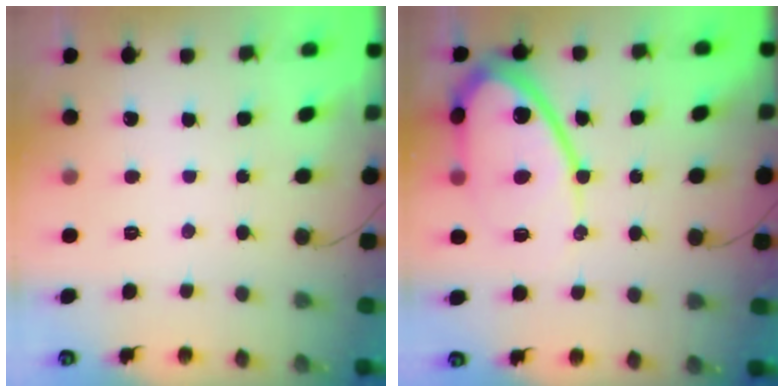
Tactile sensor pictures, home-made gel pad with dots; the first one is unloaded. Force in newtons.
{"total": 15.4, "press": 15.3, "slide": 1.3}